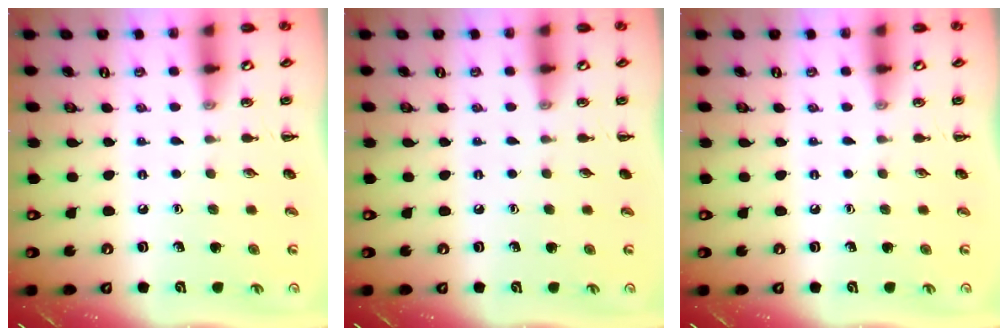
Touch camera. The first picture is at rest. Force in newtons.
{"total": 0.0}
{"total": 0.0}